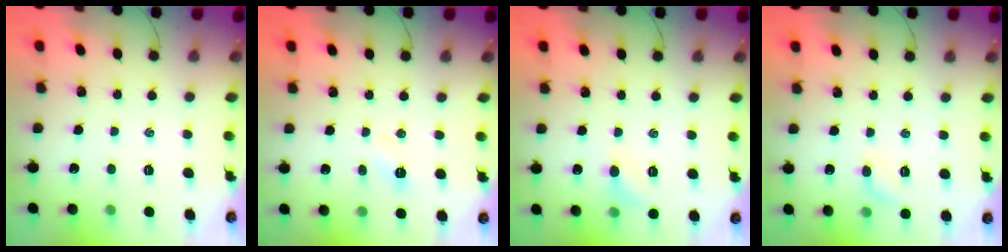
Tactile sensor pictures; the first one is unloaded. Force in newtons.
{"total": 2.9, "press": 2.8, "slide": 0.8}
{"total": 5.6, "press": 5.3, "slide": 1.9}
{"total": 5.2, "press": 5.0, "slide": 1.3}